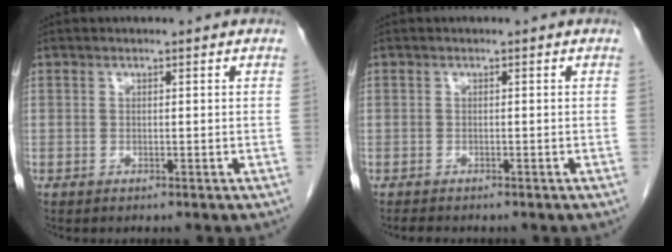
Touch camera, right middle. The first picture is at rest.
{"total": 1.2, "force": [-1.1, 0.4, 0.3], "torque": [-0.015, -0.005, -0.017]}